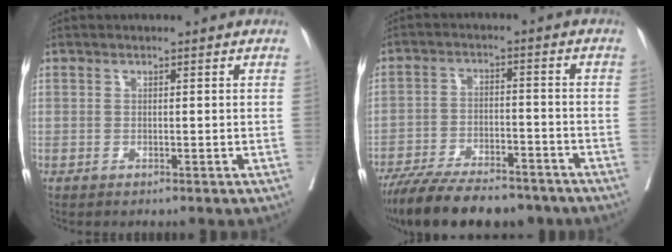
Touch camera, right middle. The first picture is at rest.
{"total": 16.7, "force": [-13.8, 4.8, 8.1], "torque": [-0.149, -0.011, -0.214]}